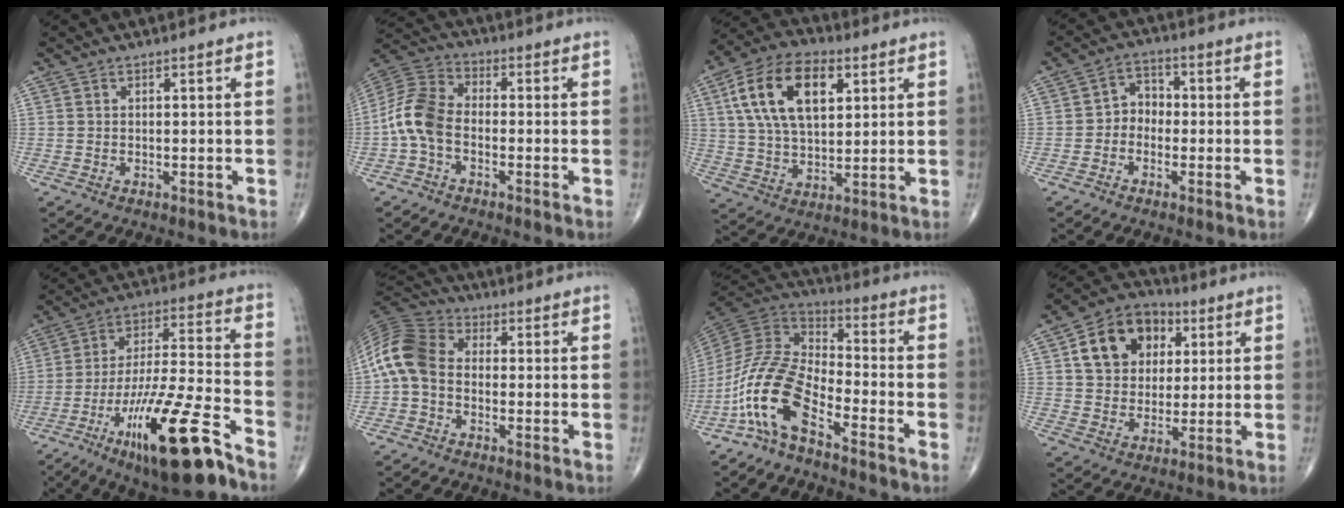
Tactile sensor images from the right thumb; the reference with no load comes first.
{"total": 9.2, "force": [-2.3, 5.8, 6.8], "torque": [-0.139, 0.030, -0.059]}
{"total": 17.1, "force": [5.8, 9.5, 12.9], "torque": [-0.221, -0.001, 0.105]}
{"total": 4.7, "force": [-1.0, 3.9, 2.4], "torque": [-0.011, 0.024, -0.033]}
{"total": 22.5, "force": [-12.9, 4.4, 17.9], "torque": [-0.324, 0.052, -0.220]}
{"total": 10.1, "force": [-1.0, 7.2, 7.1], "torque": [-0.140, 0.027, -0.039]}
{"total": 13.2, "force": [-7.8, 5.2, 9.3], "torque": [-0.198, 0.071, -0.163]}
{"total": 14.4, "force": [4.6, 11.1, 8.0], "torque": [-0.102, 0.001, 0.072]}